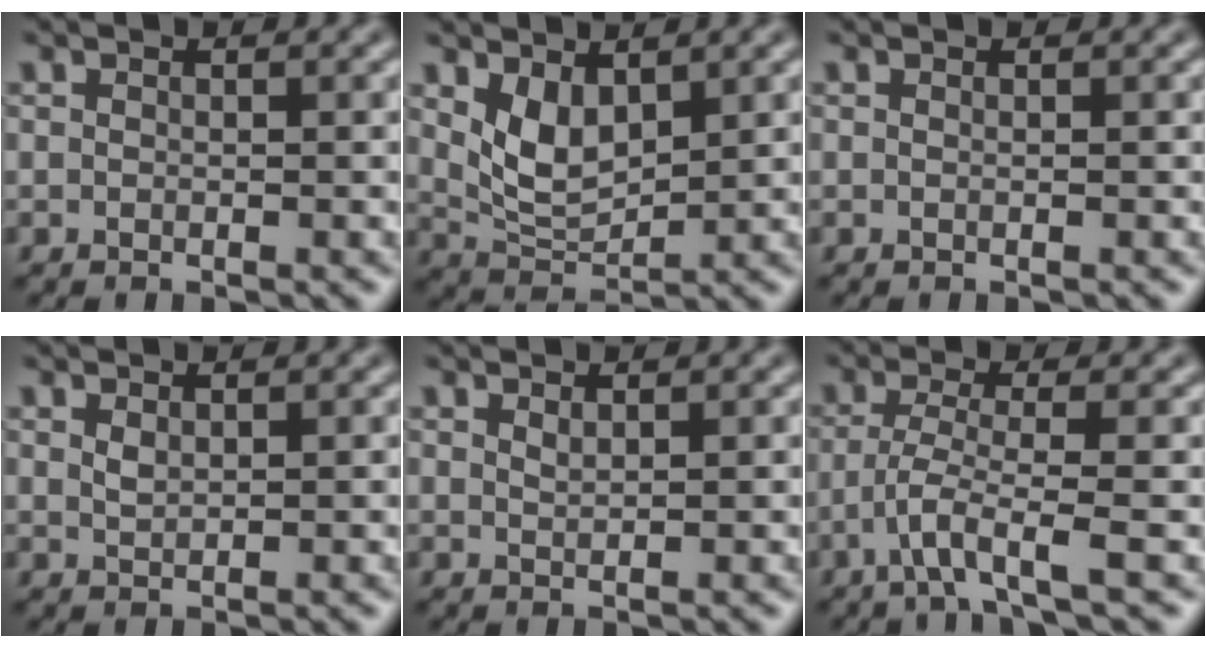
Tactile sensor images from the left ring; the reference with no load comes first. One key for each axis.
{"total": 3.6, "fx": 1.6, "fy": 2.0, "fz": 2.6, "tx": -0.054, "ty": -0.010, "tz": 0.039}
{"total": 0.0}
{"total": 0.9, "fx": 0.6, "fy": 0.4, "fz": 0.5, "tx": -0.016, "ty": -0.001, "tz": 0.014}
{"total": 0.7, "fx": 0.6, "fy": 0.1, "fz": 0.3, "tx": -0.007, "ty": -0.001, "tz": 0.014}
{"total": 3.1, "fx": -1.4, "fy": 0.1, "fz": 2.8, "tx": -0.055, "ty": -0.001, "tz": -0.036}